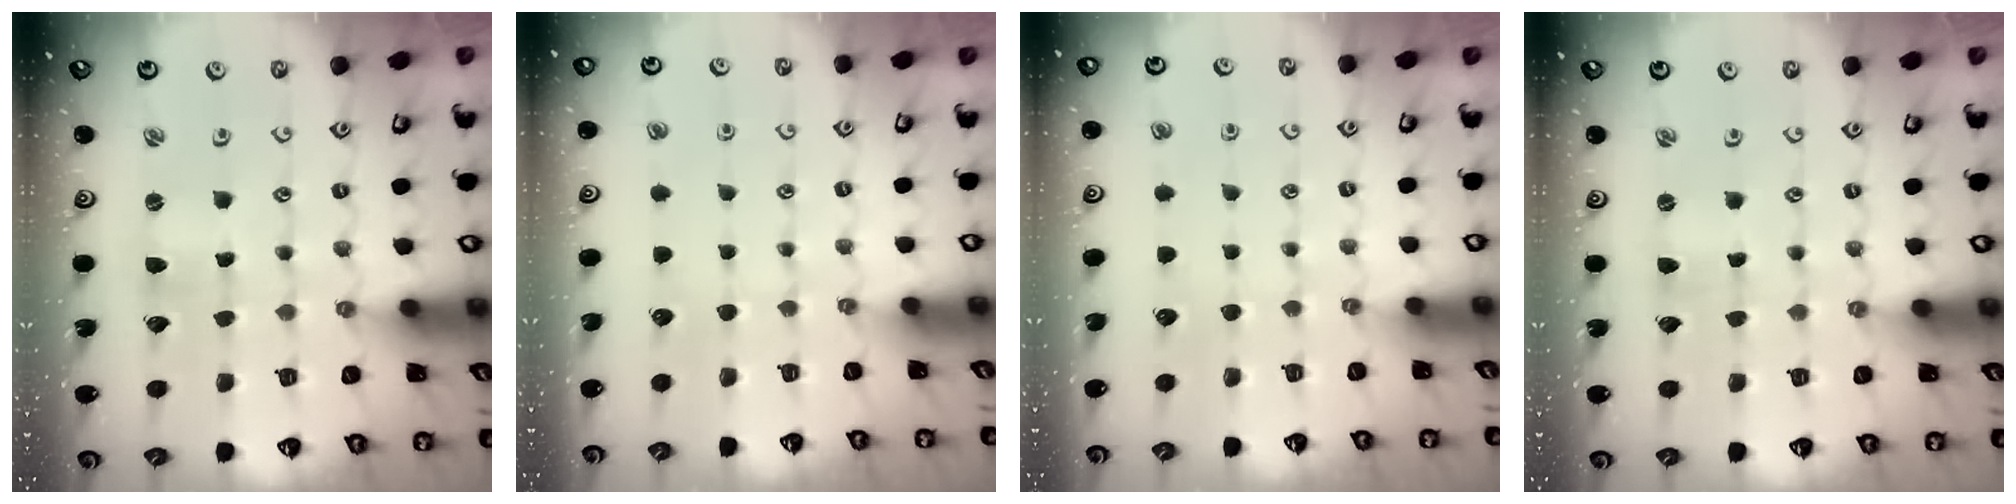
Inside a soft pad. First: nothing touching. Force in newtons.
{"total": 0.0}
{"total": 0.0}
{"total": 0.0}